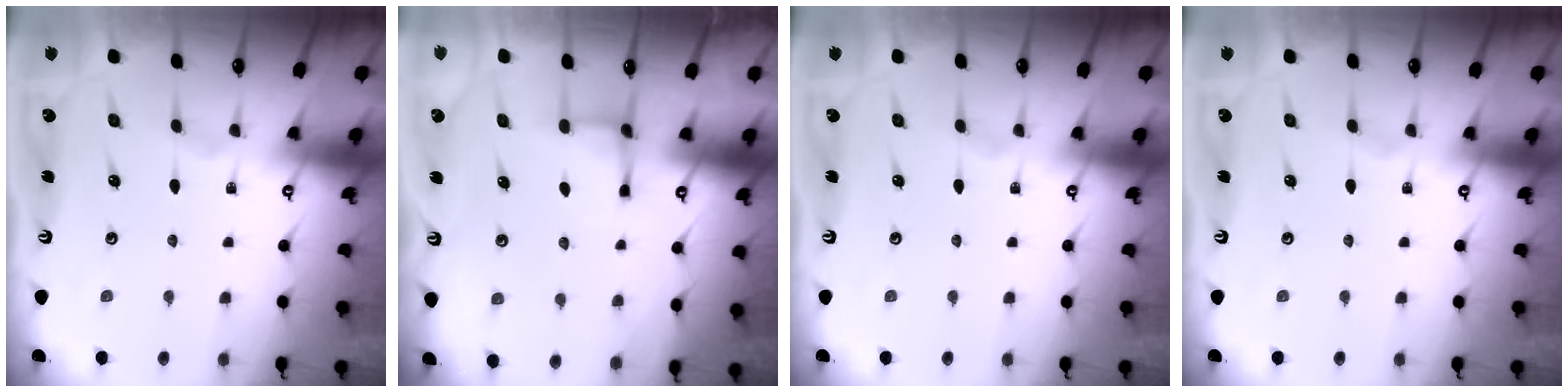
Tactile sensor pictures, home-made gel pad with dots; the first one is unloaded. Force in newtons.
{"total": 3.2, "press": 3.1, "slide": 0.7}
{"total": 0.0}
{"total": 0.0}